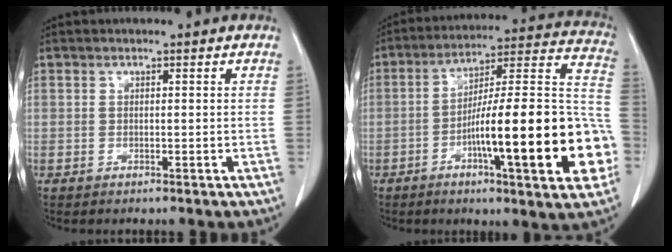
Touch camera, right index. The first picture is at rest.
{"total": 24.0, "force": [-7.1, 2.6, 22.8], "torque": [-0.274, 0.016, -0.103]}